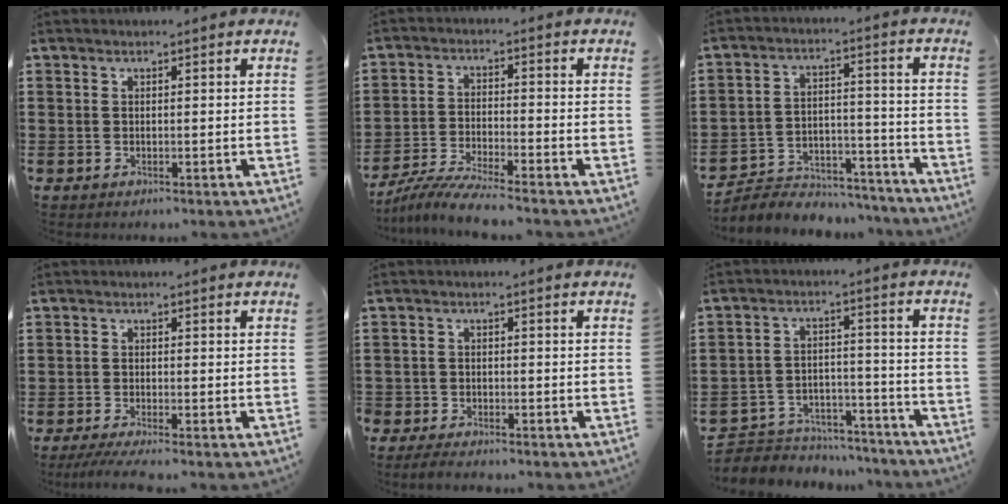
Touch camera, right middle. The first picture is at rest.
{"total": 5.6, "force": [-5.3, -0.2, 1.8], "torque": [-0.043, -0.016, -0.105]}
{"total": 5.7, "force": [-5.4, 1.5, 0.5], "torque": [-0.007, 0.018, -0.110]}
{"total": 2.3, "force": [-2.0, -0.1, 1.3], "torque": [-0.028, -0.004, -0.040]}
{"total": 2.4, "force": [-2.3, 0.6, 0.1], "torque": [-0.007, 0.002, -0.050]}
{"total": 5.4, "force": [-5.2, 1.6, 0.2], "torque": [-0.011, 0.016, -0.108]}